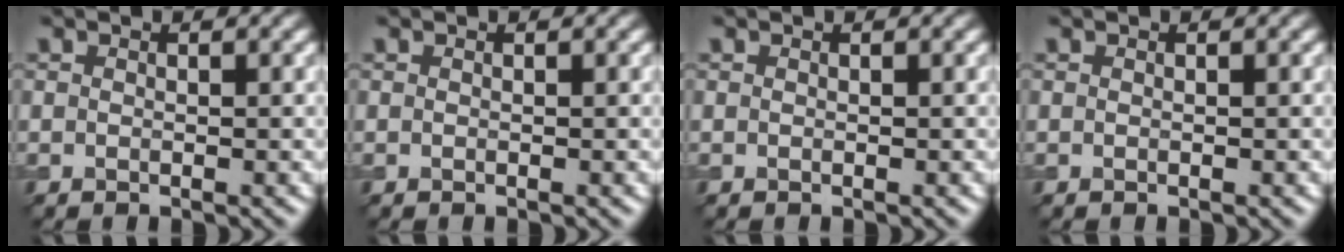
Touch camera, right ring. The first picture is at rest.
{"total": 0.0}
{"total": 0.0}
{"total": 0.0}